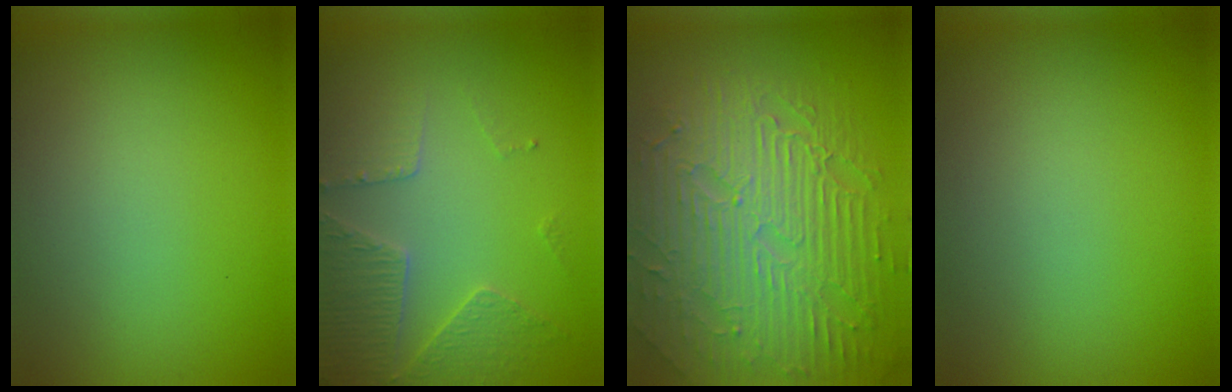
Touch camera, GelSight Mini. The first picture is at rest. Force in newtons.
{"total": 3.7, "press": 3.5, "slide": 1.2}
{"total": 10.1, "press": 6.5, "slide": 7.7}
{"total": 0.0}